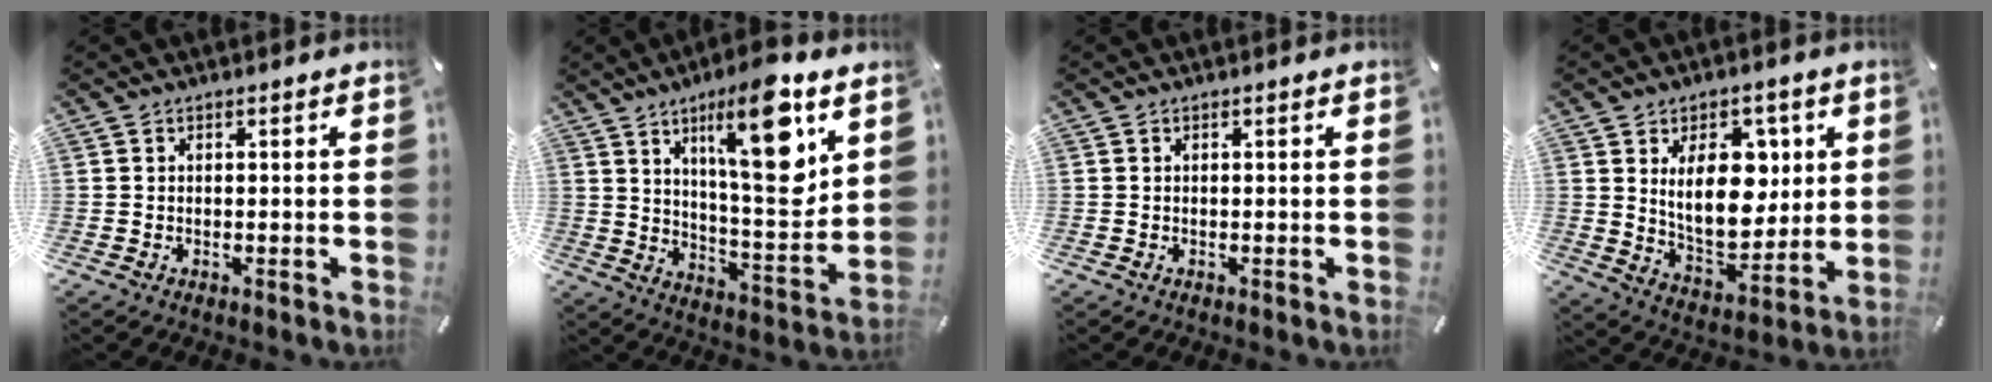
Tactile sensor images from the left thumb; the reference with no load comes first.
{"total": 19.2, "force": [9.6, 5.6, 15.6], "torque": [-0.230, -0.051, 0.144]}
{"total": 0.0}
{"total": 15.7, "force": [4.6, 9.8, 11.4], "torque": [-0.184, -0.008, 0.078]}